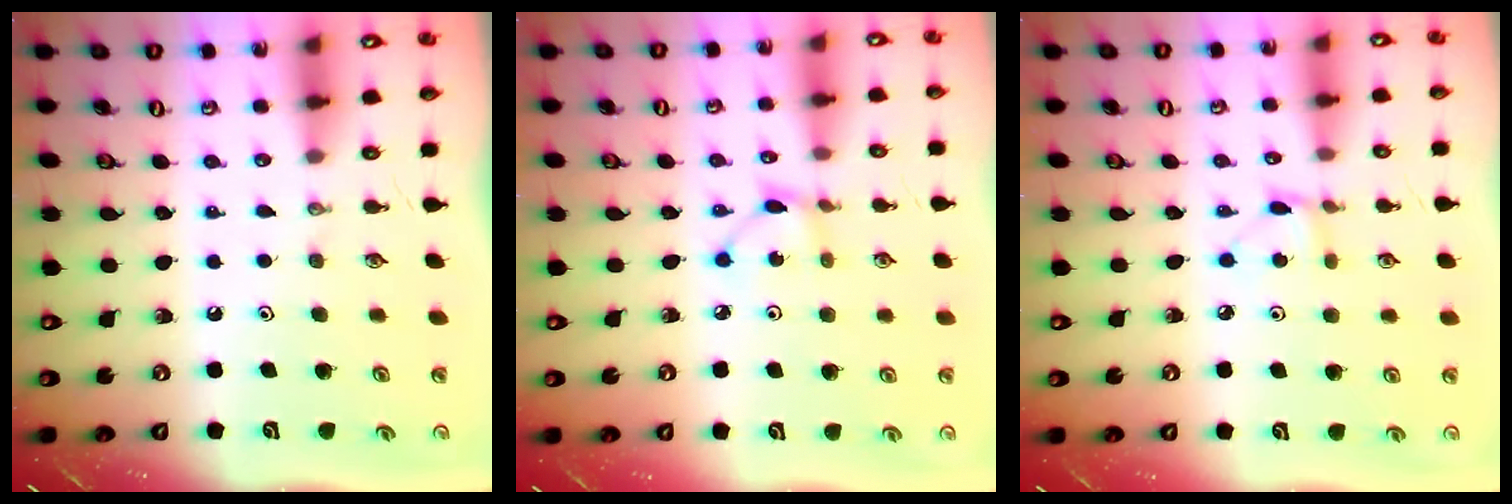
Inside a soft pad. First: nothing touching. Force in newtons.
{"total": 2.2, "press": 2.2, "slide": 0.1}
{"total": 3.7, "press": 3.6, "slide": 0.5}